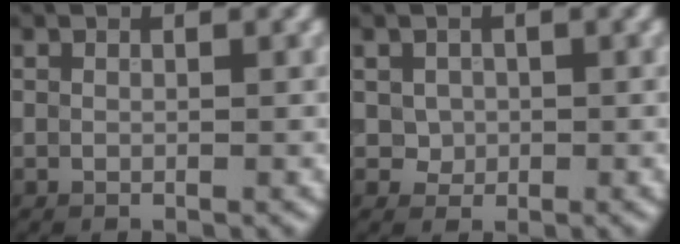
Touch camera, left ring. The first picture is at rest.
{"total": 2.4, "force": [0.5, 2.0, 1.1], "torque": [-0.028, 0.004, 0.018]}